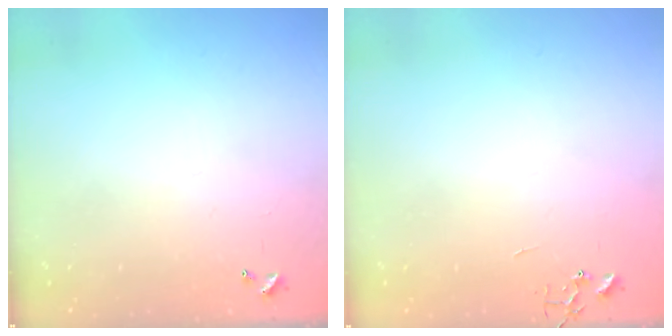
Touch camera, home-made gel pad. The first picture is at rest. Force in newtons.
{"total": 0.0}